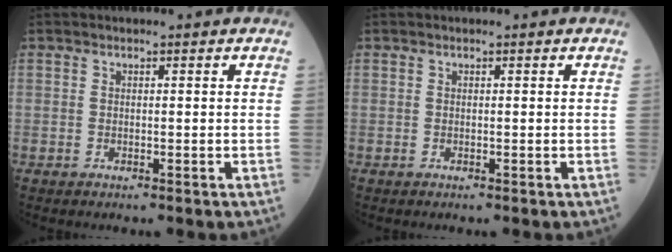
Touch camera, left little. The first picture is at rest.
{"total": 0.0}